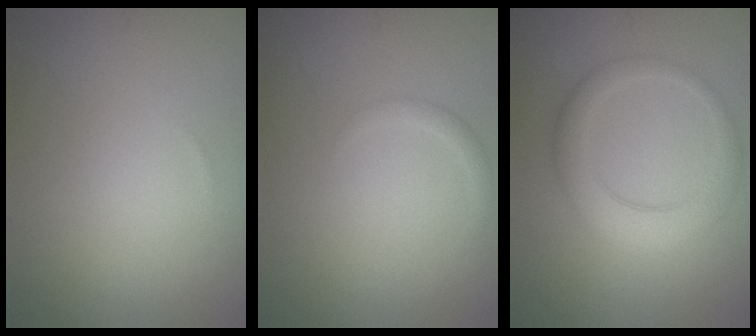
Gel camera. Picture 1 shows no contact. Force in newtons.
{"total": 0.9, "press": 0.9, "slide": 0.0}
{"total": 3.9, "press": 3.9, "slide": 0.2}